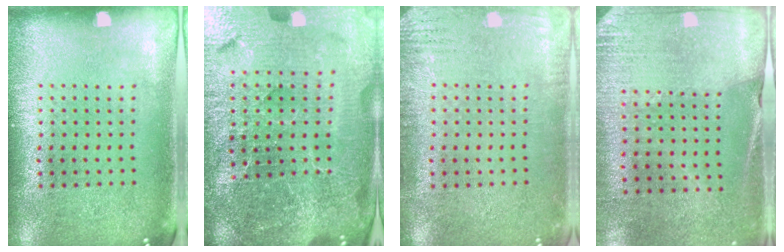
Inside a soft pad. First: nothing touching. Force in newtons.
{"total": 6.6, "press": 5.9, "slide": 3.0}
{"total": 2.5, "press": 2.5, "slide": 0.4}
{"total": 2.7, "press": 2.6, "slide": 0.7}